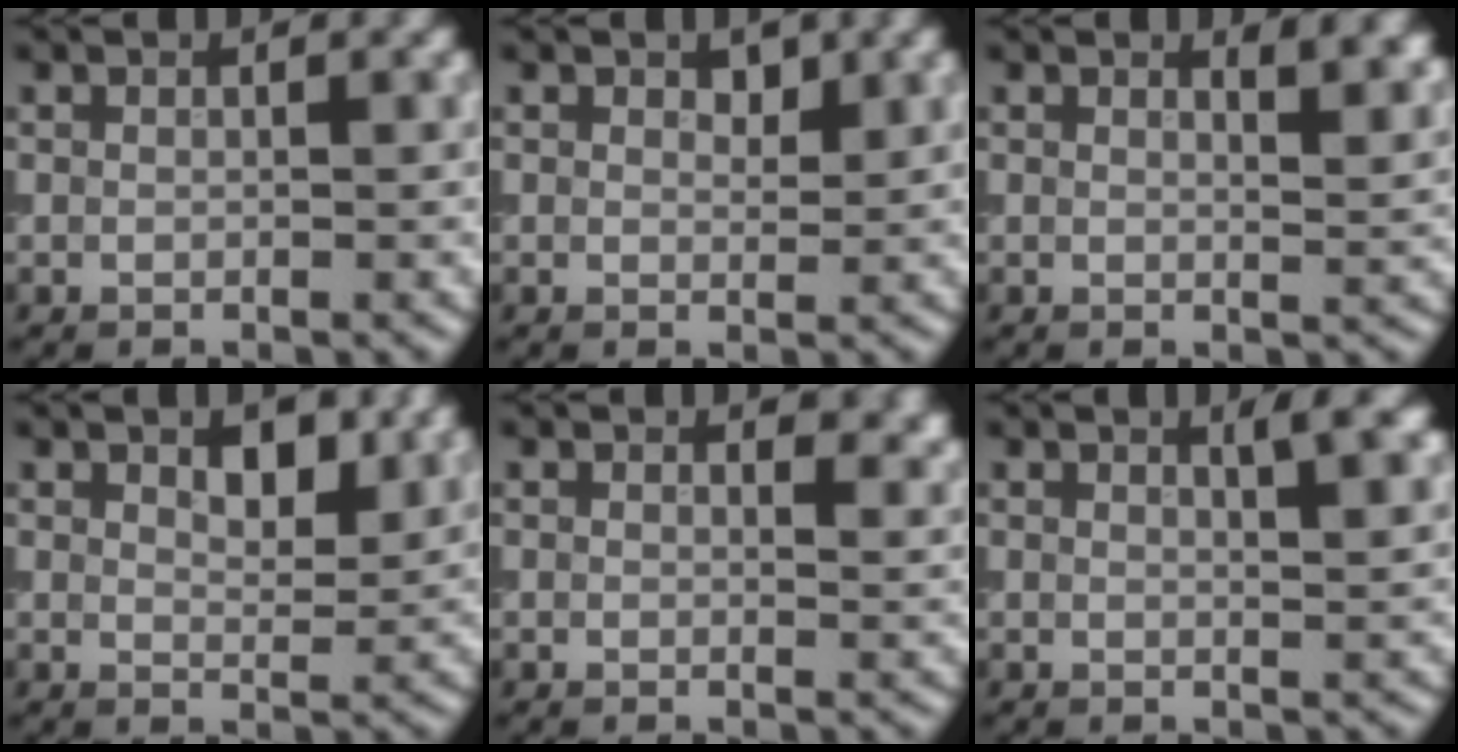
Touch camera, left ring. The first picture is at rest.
{"total": 1.0, "force": [0.7, 0.6, 0.5], "torque": [-0.005, -0.002, 0.010]}
{"total": 3.3, "force": [2.1, 1.3, 2.2], "torque": [-0.010, 0.007, 0.023]}
{"total": 2.8, "force": [1.5, 1.3, 2.0], "torque": [-0.029, -0.002, 0.024]}
{"total": 2.1, "force": [1.3, 1.1, 1.3], "torque": [-0.016, -0.007, 0.017]}
{"total": 2.8, "force": [1.5, 0.8, 2.2], "torque": [-0.016, 0.001, 0.021]}